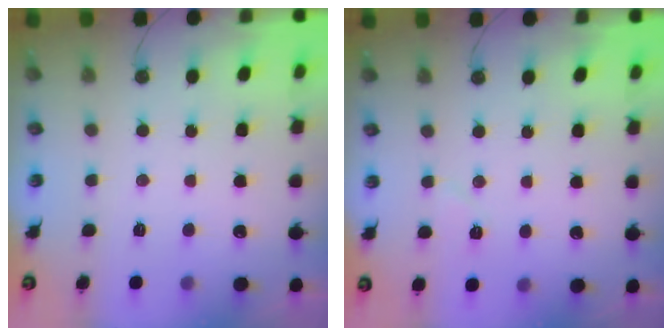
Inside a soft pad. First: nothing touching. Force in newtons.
{"total": 4.6, "press": 4.5, "slide": 0.9}